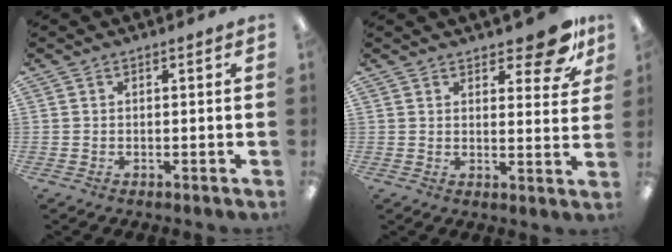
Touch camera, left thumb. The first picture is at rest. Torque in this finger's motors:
{"motor_torque": [0.06, 0.24, -0.24, 0.20, 0.01]}